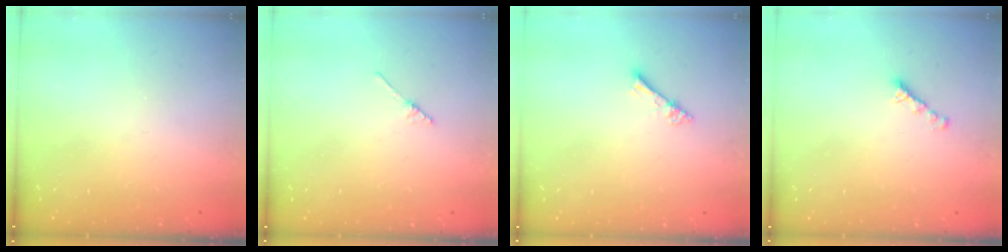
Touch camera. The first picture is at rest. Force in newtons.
{"total": 2.1, "press": 2.1, "slide": 0.1}
{"total": 1.8, "press": 1.8, "slide": 0.1}
{"total": 2.7, "press": 2.6, "slide": 0.8}